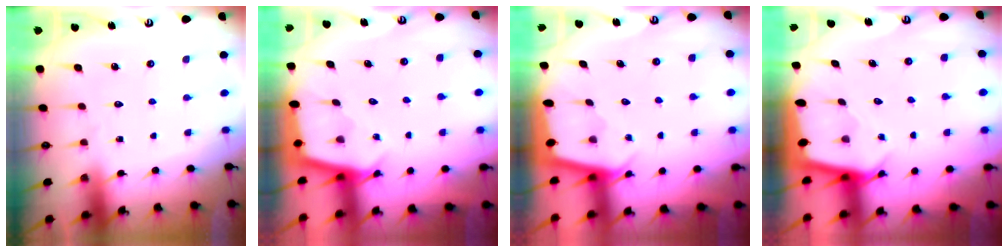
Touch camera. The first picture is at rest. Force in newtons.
{"total": 2.2, "press": 2.2, "slide": 0.2}
{"total": 1.8, "press": 1.8, "slide": 0.1}
{"total": 2.5, "press": 2.5, "slide": 0.2}